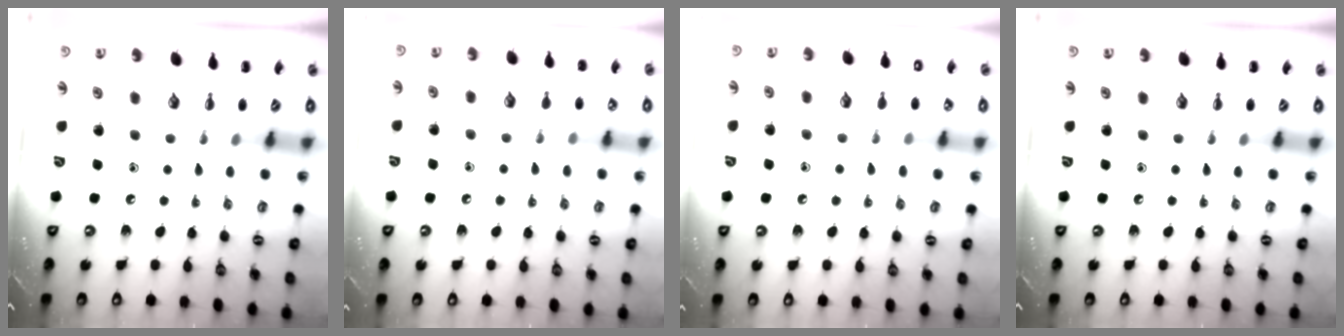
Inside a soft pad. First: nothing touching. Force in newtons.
{"total": 5.9, "press": 5.5, "slide": 1.9}
{"total": 8.1, "press": 7.8, "slide": 2.0}
{"total": 0.0}